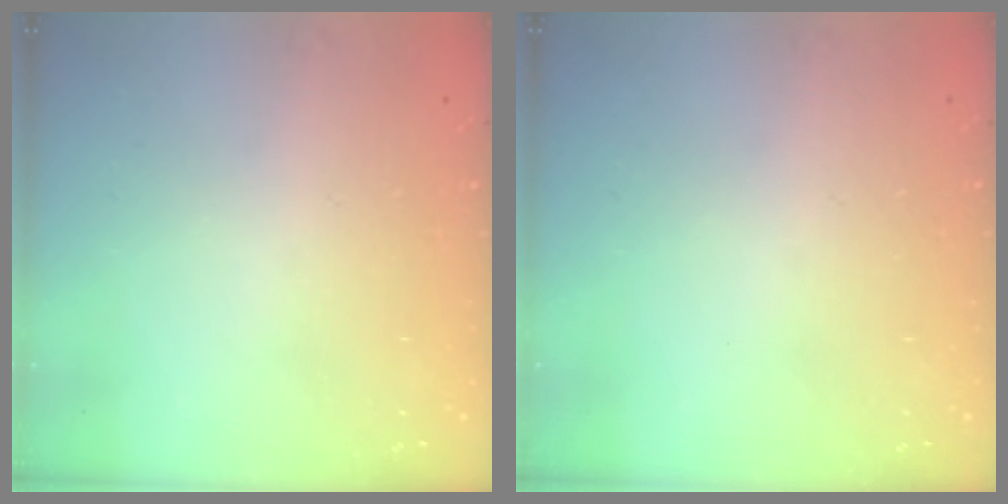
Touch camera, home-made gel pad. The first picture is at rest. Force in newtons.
{"total": 0.0}